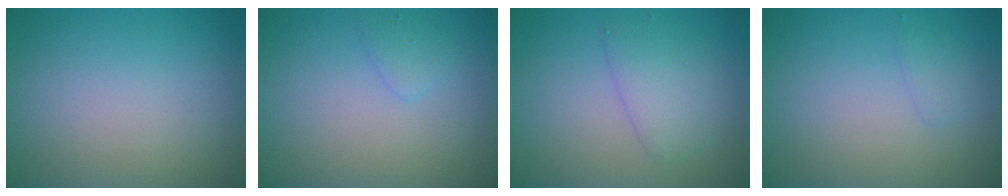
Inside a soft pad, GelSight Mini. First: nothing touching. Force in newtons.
{"total": 1.2, "press": 1.2, "slide": 0.0}
{"total": 3.0, "press": 3.0, "slide": 0.1}
{"total": 1.0, "press": 0.9, "slide": 0.1}